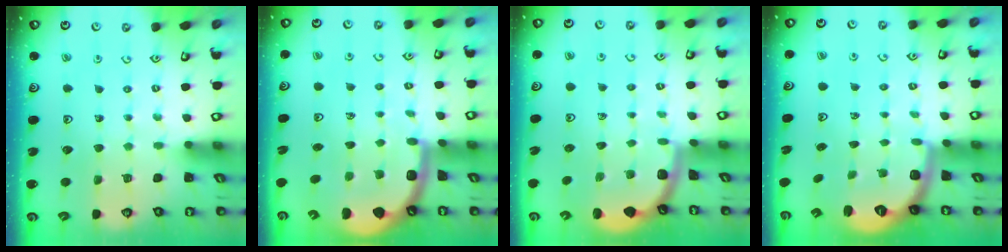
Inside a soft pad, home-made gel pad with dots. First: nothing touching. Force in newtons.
{"total": 5.1, "press": 4.5, "slide": 2.5}
{"total": 1.6, "press": 1.6, "slide": 0.2}
{"total": 2.7, "press": 1.7, "slide": 2.1}